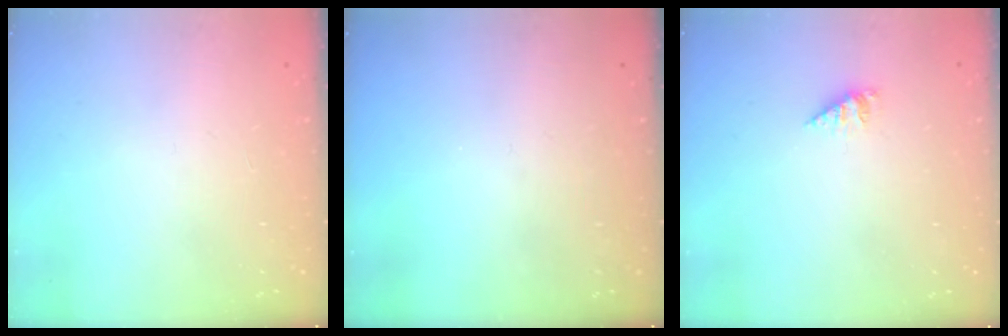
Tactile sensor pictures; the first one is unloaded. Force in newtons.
{"total": 0.0}
{"total": 1.5, "press": 1.5, "slide": 0.3}